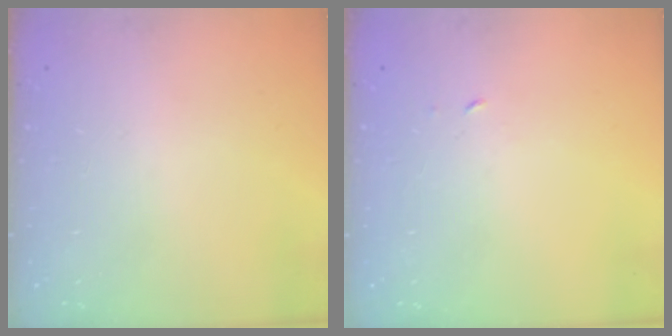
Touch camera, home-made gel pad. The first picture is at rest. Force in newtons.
{"total": 1.9, "press": 1.9, "slide": 0.1}